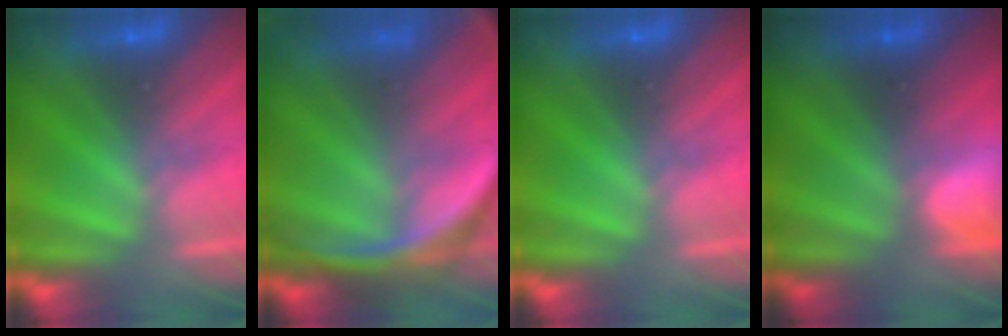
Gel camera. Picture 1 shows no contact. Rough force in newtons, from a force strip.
{"total": 7.9}
{"total": 0.0}
{"total": 2.6}